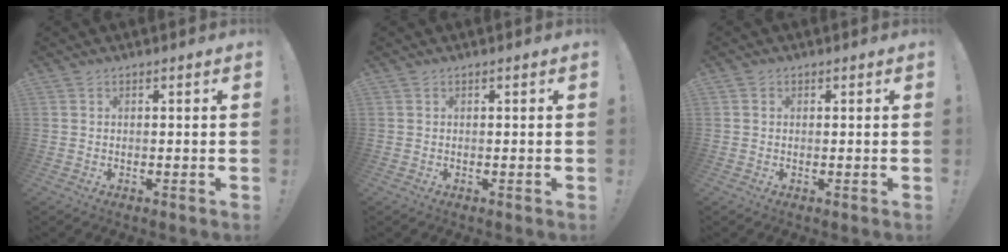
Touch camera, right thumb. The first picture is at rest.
{"total": 0.0}
{"total": 0.8, "force": [0.2, 0.8, 0.2], "torque": [0.003, 0.000, 0.003]}